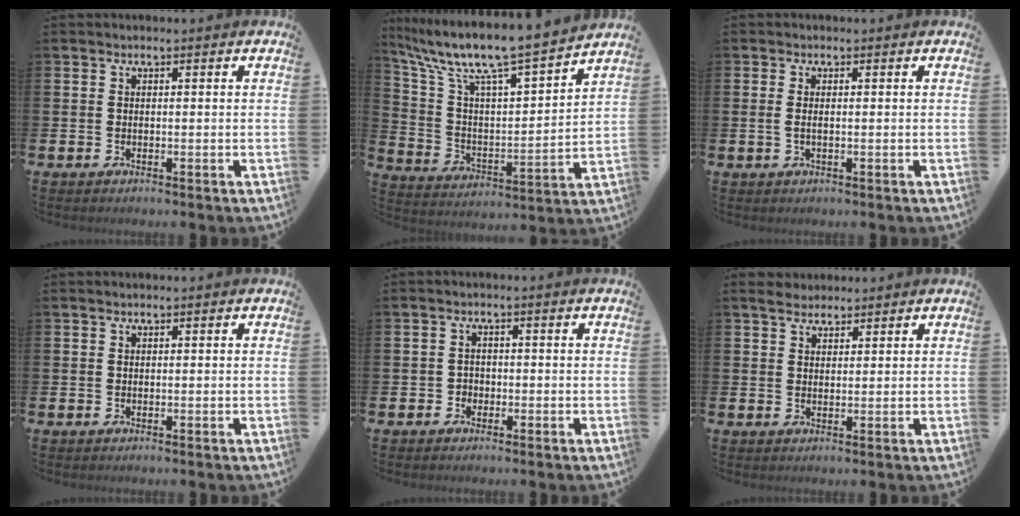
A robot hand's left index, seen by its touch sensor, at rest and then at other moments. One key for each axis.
{"total": 10.1, "fx": 8.9, "fy": 0.9, "fz": 4.8, "tx": -0.133, "ty": -0.062, "tz": 0.146}
{"total": 0.7, "fx": 0.0, "fy": 0.1, "fz": 0.6, "tx": -0.009, "ty": 0.000, "tz": -0.001}
{"total": 0.0}
{"total": 1.5, "fx": -0.7, "fy": 1.3, "fz": 0.1, "tx": -0.006, "ty": 0.005, "tz": -0.017}
{"total": 3.5, "fx": 3.1, "fy": 1.4, "fz": 0.8, "tx": -0.011, "ty": -0.006, "tz": 0.056}